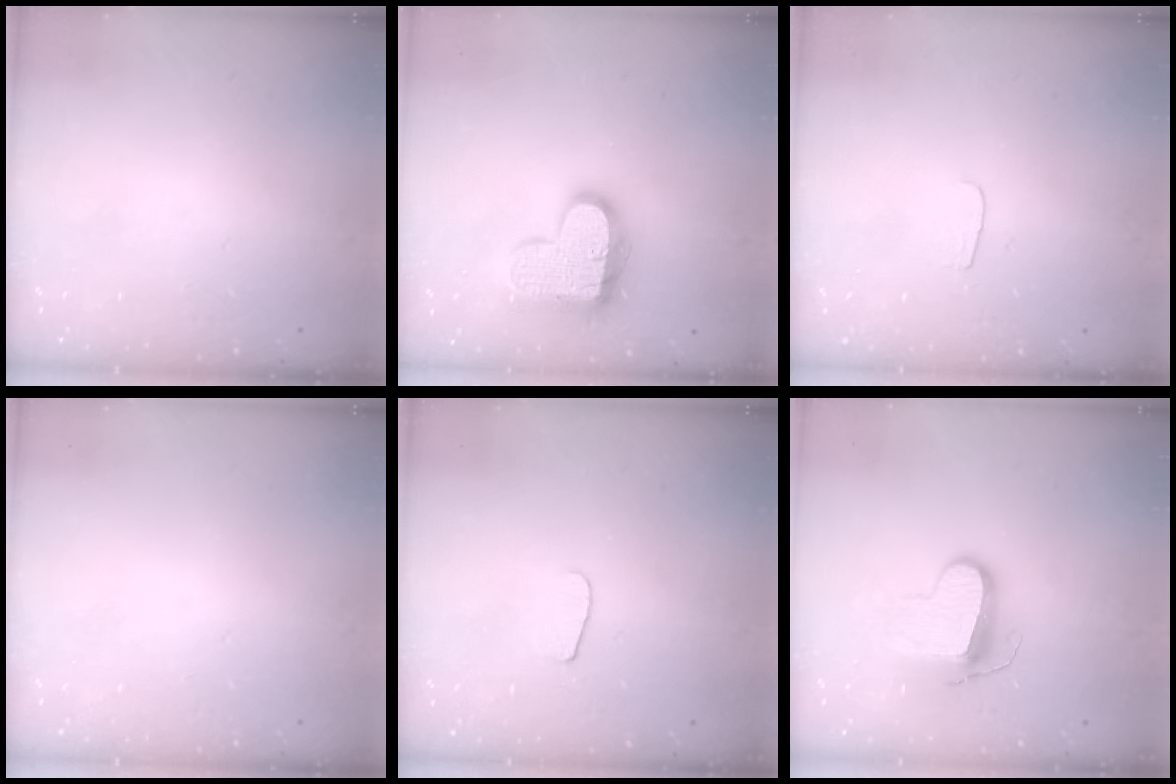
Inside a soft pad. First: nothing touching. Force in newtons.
{"total": 16.9, "press": 16.8, "slide": 1.1}
{"total": 3.5, "press": 3.4, "slide": 0.4}
{"total": 0.0}
{"total": 6.0, "press": 6.0, "slide": 0.6}
{"total": 10.9, "press": 10.8, "slide": 0.6}